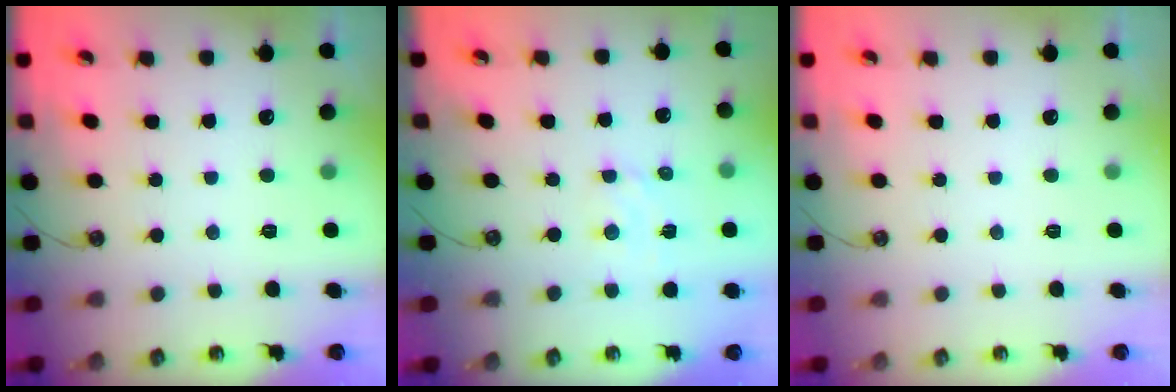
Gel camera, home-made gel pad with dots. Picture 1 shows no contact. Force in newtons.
{"total": 2.0, "press": 2.0, "slide": 0.3}
{"total": 0.0}